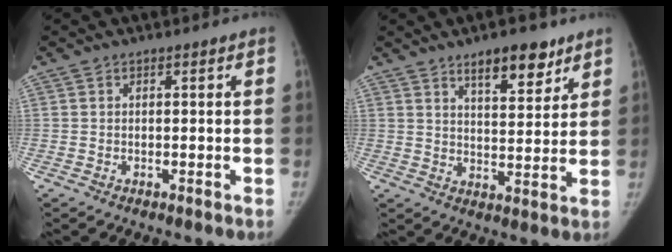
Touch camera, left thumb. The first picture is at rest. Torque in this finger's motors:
{"motor_torque": [0.26, -0.36, 1.01, -0.68, -0.18]}